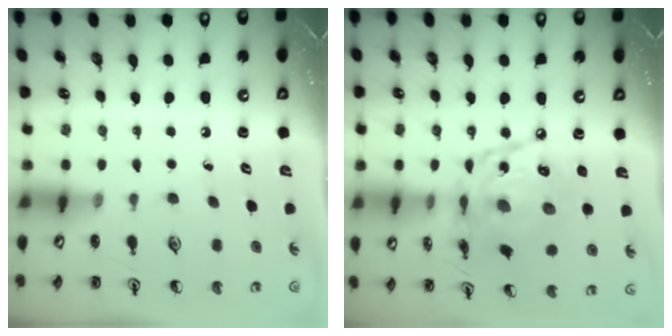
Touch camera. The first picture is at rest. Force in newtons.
{"total": 15.8, "press": 15.8, "slide": 1.2}